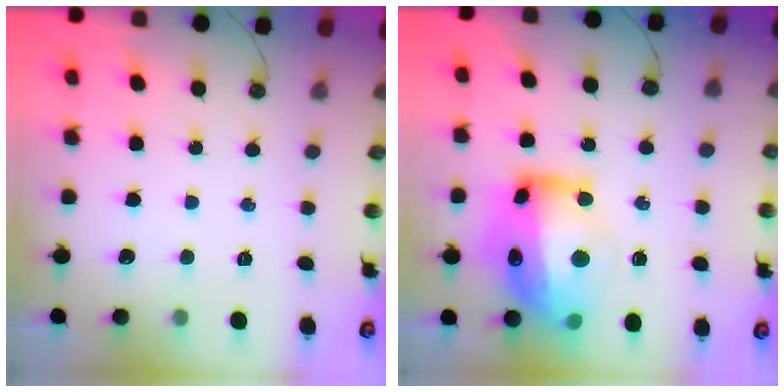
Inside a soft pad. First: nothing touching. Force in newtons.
{"total": 20.1, "press": 20.0, "slide": 2.2}